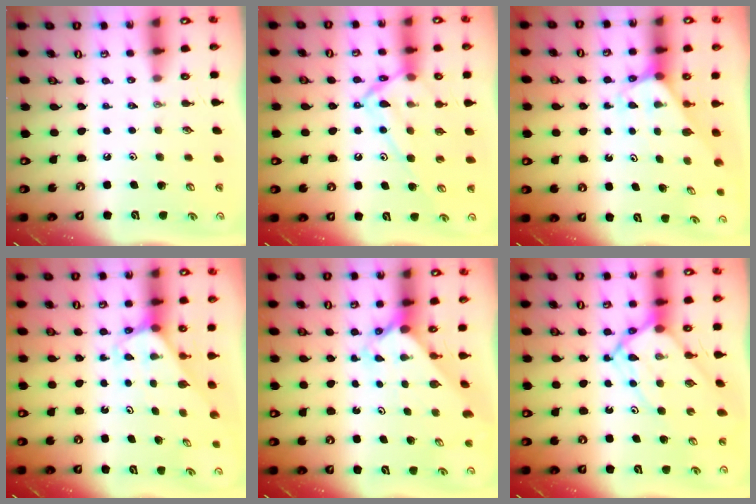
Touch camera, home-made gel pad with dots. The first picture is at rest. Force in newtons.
{"total": 14.0, "press": 14.0, "slide": 0.9}
{"total": 2.5, "press": 2.5, "slide": 0.2}
{"total": 2.5, "press": 2.5, "slide": 0.2}
{"total": 2.4, "press": 2.4, "slide": 0.2}
{"total": 10.0, "press": 10.0, "slide": 0.9}